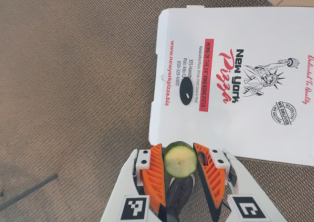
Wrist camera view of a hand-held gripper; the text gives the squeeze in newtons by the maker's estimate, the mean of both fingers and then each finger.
{"total": 9.3, "left": 9.2, "right": 9.4}